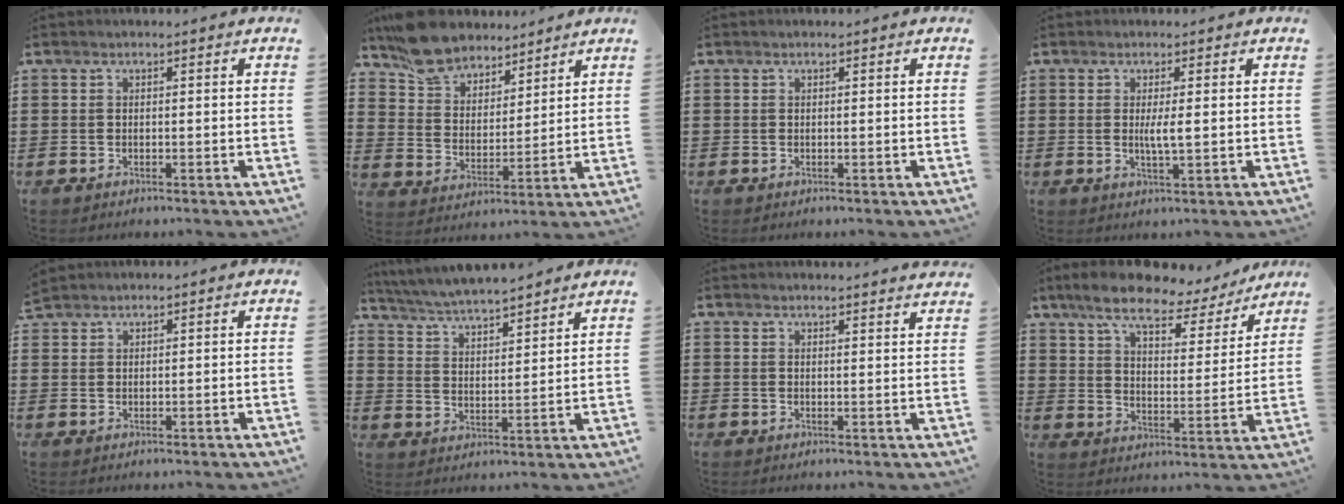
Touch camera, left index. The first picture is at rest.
{"total": 8.6, "force": [7.7, 3.4, 1.6], "torque": [-0.072, -0.026, 0.148]}
{"total": 0.0}
{"total": 2.7, "force": [0.3, 0.3, 2.7], "torque": [-0.052, -0.004, 0.004]}
{"total": 1.8, "force": [1.7, 0.4, 0.1], "torque": [-0.005, 0.002, 0.034]}
{"total": 5.0, "force": [5.0, -0.1, 0.7], "torque": [-0.037, -0.026, 0.087]}
{"total": 2.1, "force": [2.1, -0.2, 0.1], "torque": [-0.008, -0.005, 0.041]}
{"total": 8.4, "force": [7.2, 1.8, 3.9], "torque": [-0.099, -0.034, 0.123]}